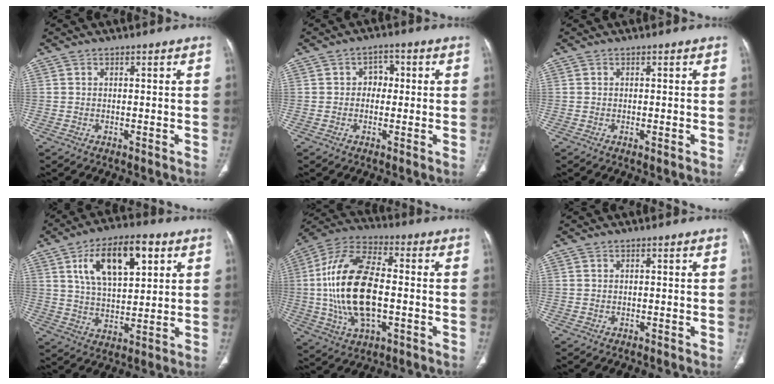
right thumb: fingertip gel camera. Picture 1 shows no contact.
{"total": 3.5, "force": [0.2, 2.9, 2.0], "torque": [-0.005, 0.012, -0.005]}
{"total": 0.9, "force": [-0.3, 0.2, 0.8], "torque": [-0.012, -0.003, -0.003]}
{"total": 15.5, "force": [6.3, 7.4, 12.1], "torque": [-0.177, -0.008, 0.109]}
{"total": 20.1, "force": [-1.3, 10.2, 17.3], "torque": [-0.345, 0.018, -0.021]}
{"total": 0.0}